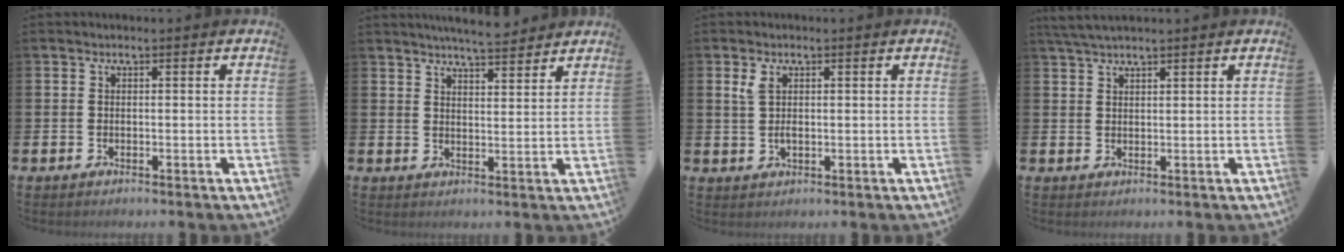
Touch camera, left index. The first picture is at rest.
{"total": 5.1, "force": [5.1, 0.0, 0.8], "torque": [-0.025, -0.023, 0.092]}
{"total": 2.1, "force": [1.0, 1.1, 1.5], "torque": [-0.029, 0.005, 0.016]}
{"total": 2.9, "force": [2.6, 0.5, 1.3], "torque": [-0.037, 0.002, 0.050]}